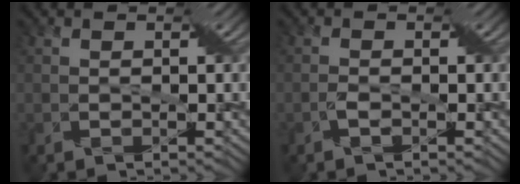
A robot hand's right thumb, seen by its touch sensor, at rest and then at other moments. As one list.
[{"total": 1.3, "force": [-0.7, 0.2, 1.1], "torque": [-0.027, 0.000, -0.019]}]